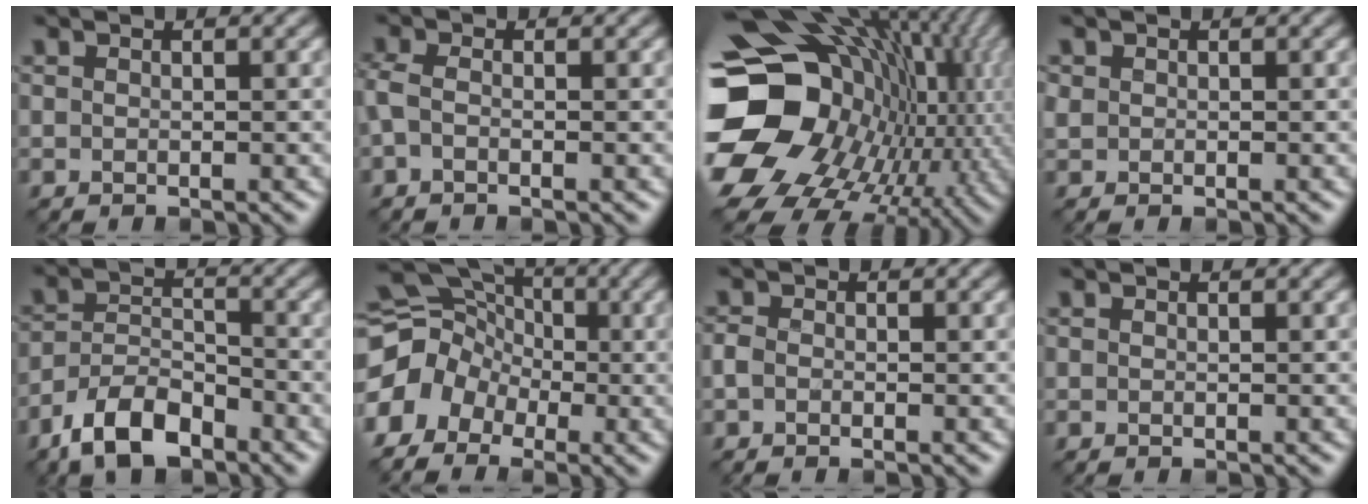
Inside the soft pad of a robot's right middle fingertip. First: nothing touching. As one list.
[{"total": 1.7, "force": [-0.5, 0.9, 1.4], "torque": [-0.037, 0.000, -0.017]}, {"total": 19.9, "force": [-1.5, 15.4, 12.4], "torque": [-0.236, -0.019, -0.006]}, {"total": 0.6, "force": [0.1, 0.6, 0.2], "torque": [0.000, 0.001, 0.001]}, {"total": 6.2, "force": [-4.3, 2.9, 3.4], "torque": [-0.059, 0.001, -0.087]}, {"total": 9.7, "force": [-1.2, 8.6, 4.5], "torque": [-0.096, 0.026, -0.055]}, {"total": 1.0, "force": [-0.4, 0.6, 0.7], "torque": [-0.015, 0.000, -0.012]}, {"total": 0.0}]